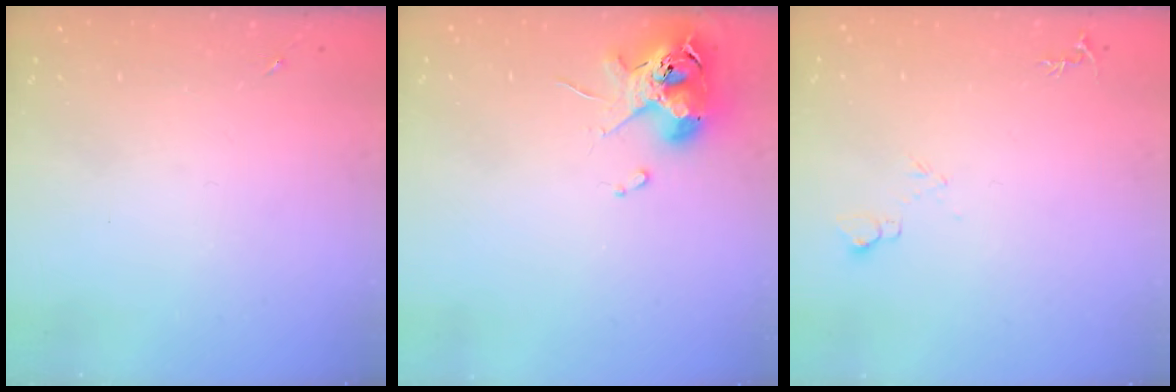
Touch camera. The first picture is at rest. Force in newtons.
{"total": 11.3, "press": 11.2, "slide": 1.7}
{"total": 6.1, "press": 6.1, "slide": 0.7}